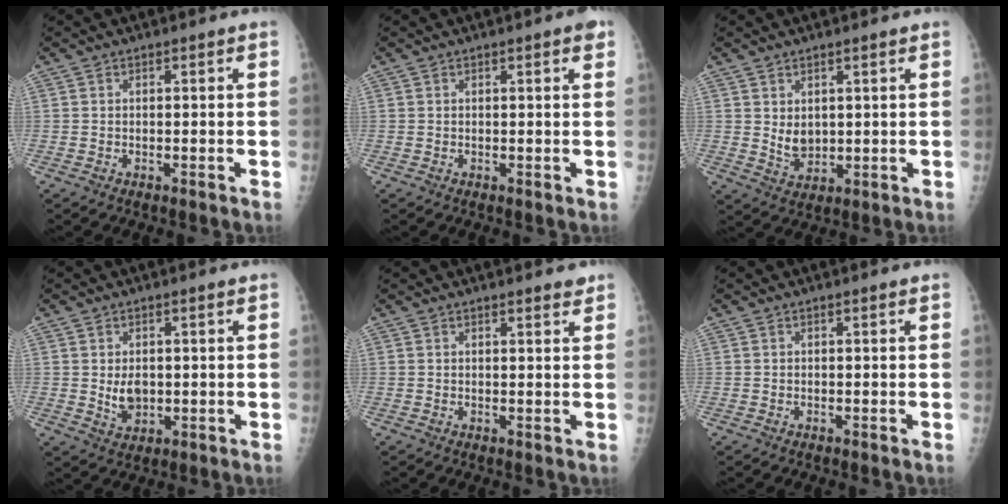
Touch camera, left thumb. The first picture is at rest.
{"total": 1.9, "force": [1.0, 0.3, 1.6], "torque": [-0.020, -0.001, 0.010]}
{"total": 4.1, "force": [1.4, 2.7, 2.8], "torque": [-0.038, -0.018, 0.035]}
{"total": 3.9, "force": [0.4, 2.6, 2.9], "torque": [-0.038, -0.009, 0.017]}
{"total": 2.2, "force": [2.0, 0.4, 0.9], "torque": [-0.004, -0.010, 0.024]}
{"total": 0.0}